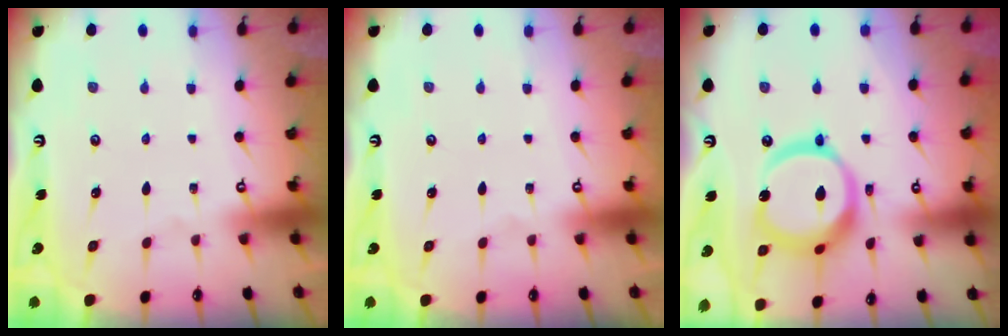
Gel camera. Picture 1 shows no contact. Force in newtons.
{"total": 0.0}
{"total": 16.9, "press": 16.8, "slide": 2.0}